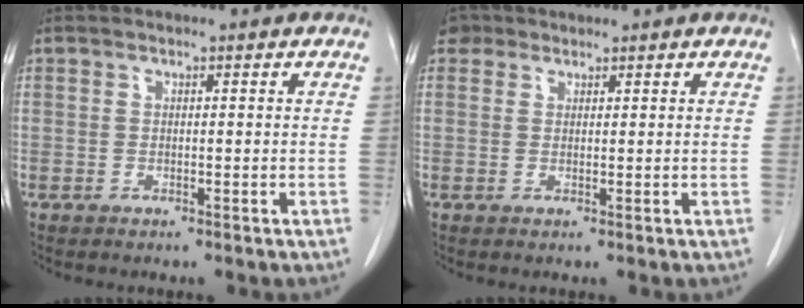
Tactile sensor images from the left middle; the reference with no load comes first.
{"total": 2.0, "force": [1.4, 1.4, -0.1], "torque": [0.004, 0.011, 0.021]}